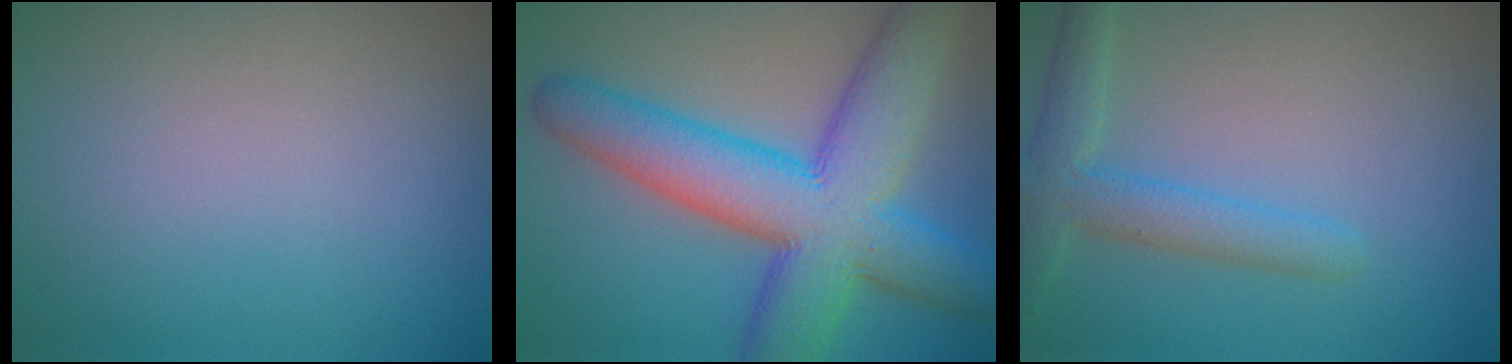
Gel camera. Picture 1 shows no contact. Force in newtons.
{"total": 11.5, "press": 11.5, "slide": 0.4}
{"total": 3.8, "press": 3.8, "slide": 0.2}